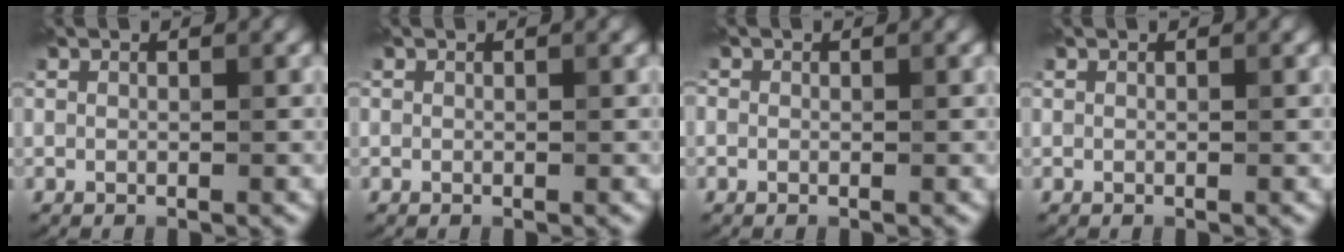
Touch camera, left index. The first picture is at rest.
{"total": 0.0}
{"total": 0.5, "force": [0.1, 0.5, 0.2], "torque": [-0.002, -0.007, -0.002]}
{"total": 0.0}